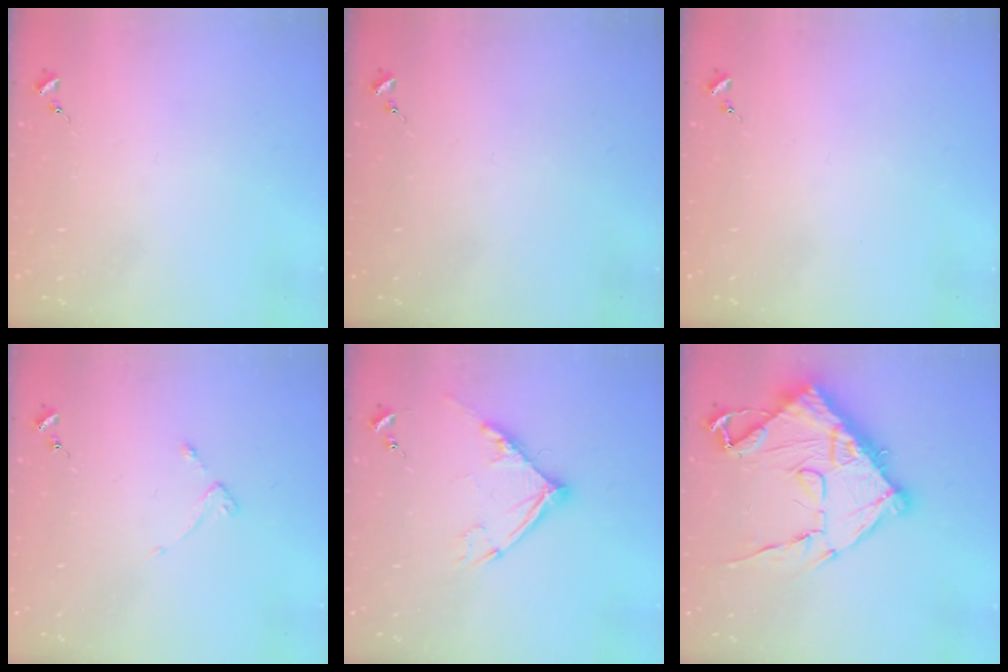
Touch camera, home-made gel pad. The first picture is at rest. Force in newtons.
{"total": 0.0}
{"total": 0.0}
{"total": 2.7, "press": 2.6, "slide": 0.5}
{"total": 10.7, "press": 10.6, "slide": 1.1}
{"total": 20.9, "press": 20.8, "slide": 2.3}